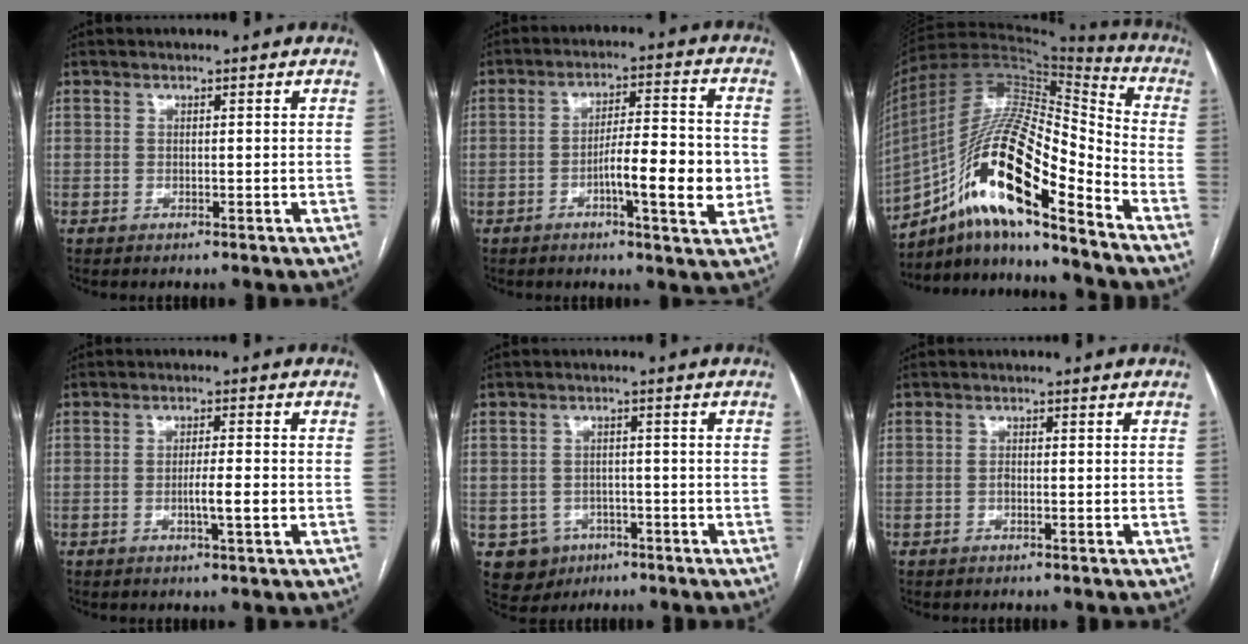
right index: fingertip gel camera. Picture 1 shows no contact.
{"total": 10.5, "force": [-2.6, 1.7, 10.0], "torque": [-0.155, 0.007, -0.041]}
{"total": 20.9, "force": [-11.6, 3.7, 16.9], "torque": [-0.330, 0.004, -0.205]}
{"total": 3.6, "force": [-1.0, 0.1, 3.5], "torque": [-0.059, -0.002, -0.015]}
{"total": 5.4, "force": [-2.2, 4.9, 0.8], "torque": [-0.011, 0.008, -0.026]}
{"total": 0.6, "force": [-0.3, 0.3, 0.4], "torque": [-0.007, 0.002, -0.007]}